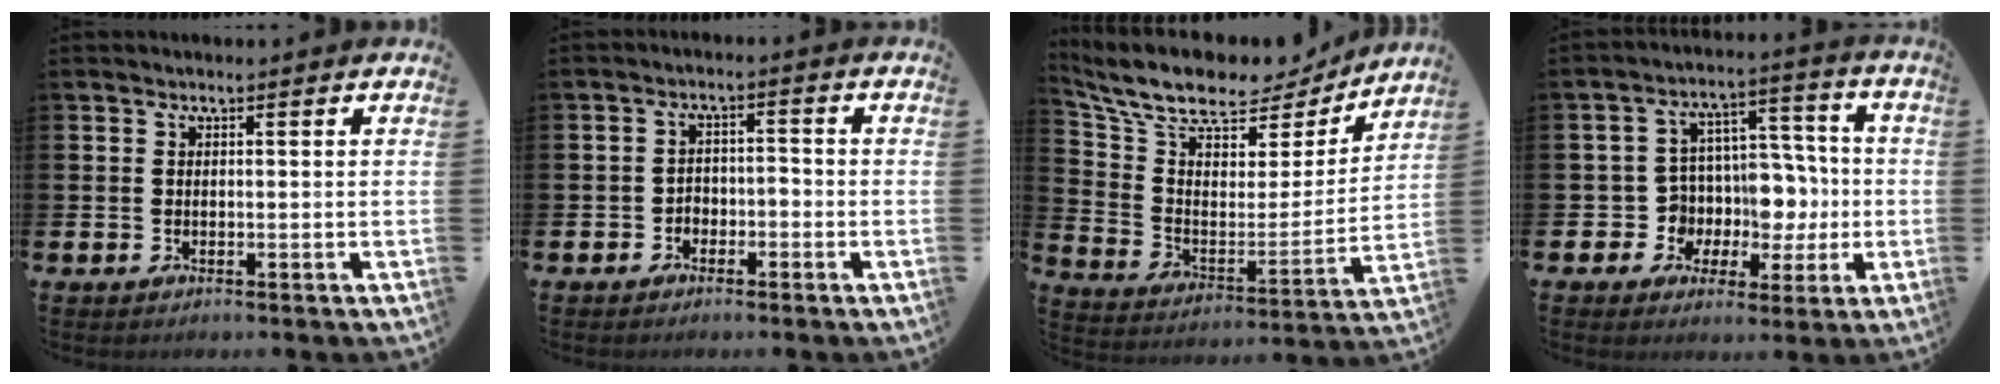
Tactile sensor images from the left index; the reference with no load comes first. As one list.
[{"total": 2.2, "force": [-1.7, 1.4, 0.6], "torque": [-0.023, 0.008, -0.037]}, {"total": 10.6, "force": [9.2, 3.8, 3.5], "torque": [-0.117, -0.060, 0.159]}, {"total": 7.9, "force": [-0.5, 7.3, 2.9], "torque": [-0.077, -0.003, -0.001]}]